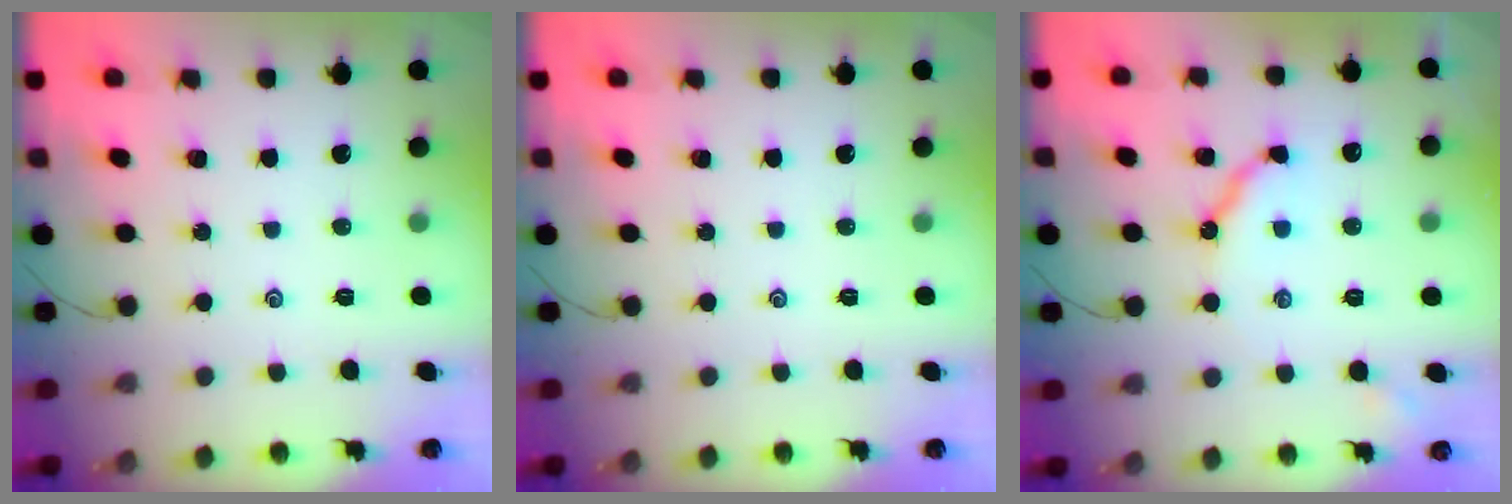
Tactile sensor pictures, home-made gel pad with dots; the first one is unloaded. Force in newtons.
{"total": 0.0}
{"total": 9.4, "press": 9.3, "slide": 1.0}